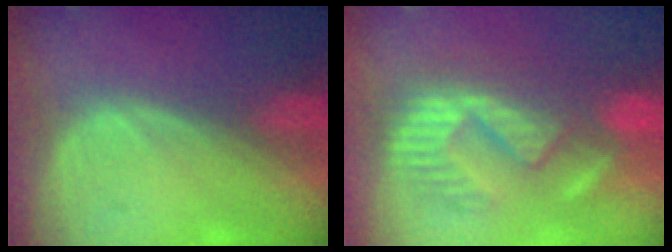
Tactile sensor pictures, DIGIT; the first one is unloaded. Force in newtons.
{"total": 9.7, "press": 9.7, "slide": 0.3}